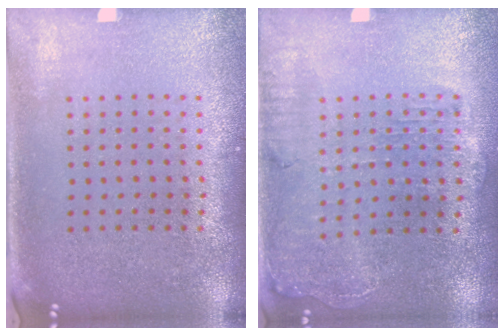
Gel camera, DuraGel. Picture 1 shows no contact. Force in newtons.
{"total": 1.4, "press": 1.4, "slide": 0.4}